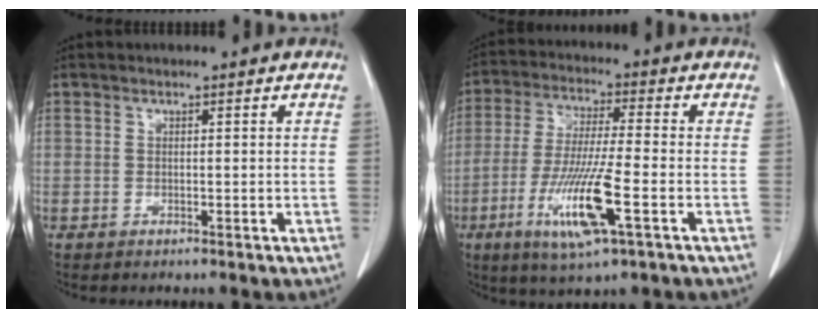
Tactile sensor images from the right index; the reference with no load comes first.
{"total": 12.5, "force": [-4.6, 0.7, 11.6], "torque": [-0.235, -0.024, -0.084]}